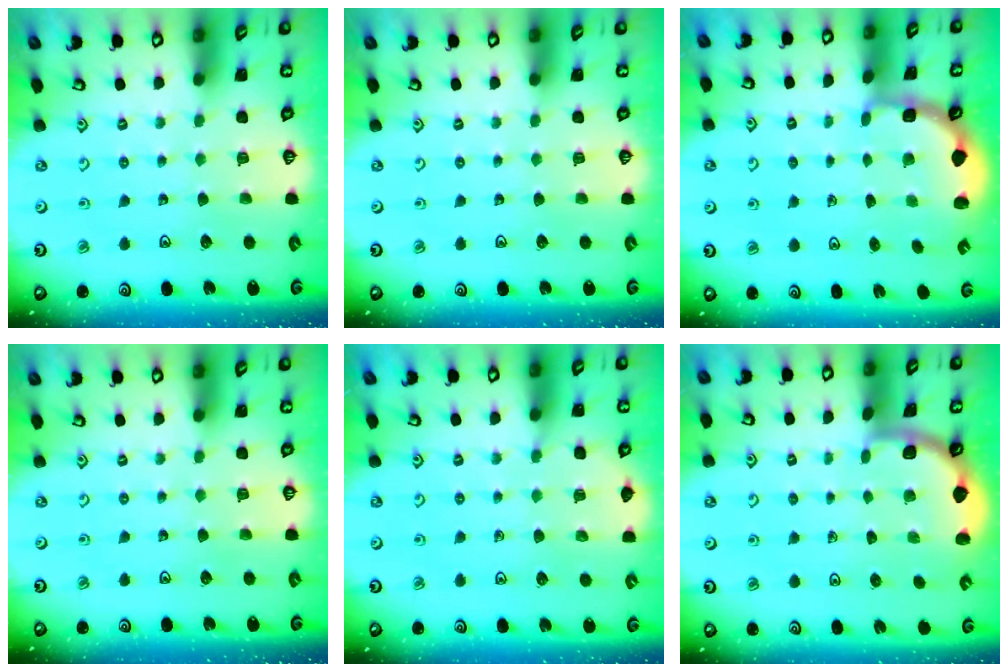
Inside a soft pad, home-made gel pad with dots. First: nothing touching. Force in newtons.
{"total": 0.0}
{"total": 2.3, "press": 1.7, "slide": 1.6}
{"total": 0.0}
{"total": 5.8, "press": 5.7, "slide": 1.2}
{"total": 1.6, "press": 1.6, "slide": 0.2}